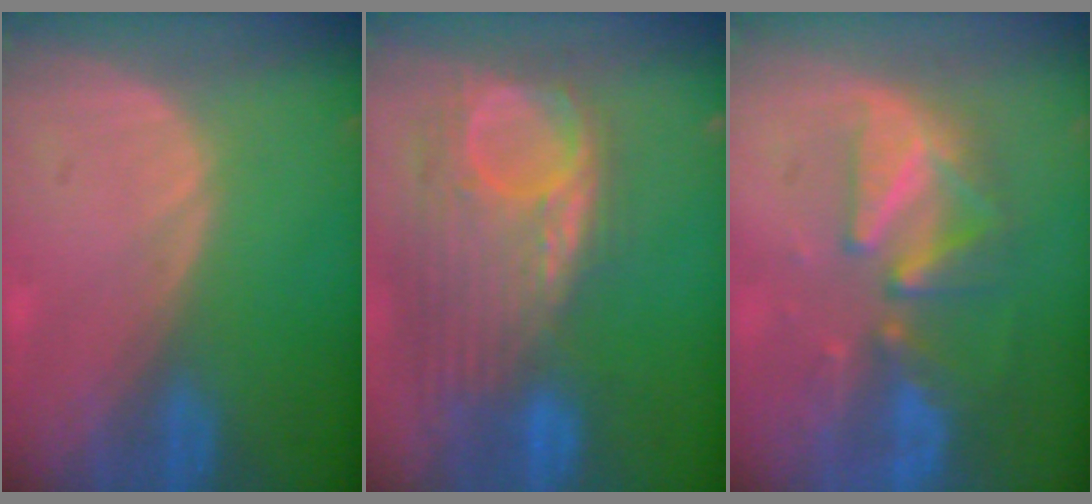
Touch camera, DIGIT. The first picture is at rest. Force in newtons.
{"total": 11.9, "press": 10.4, "slide": 5.8}
{"total": 9.2, "press": 8.5, "slide": 3.4}